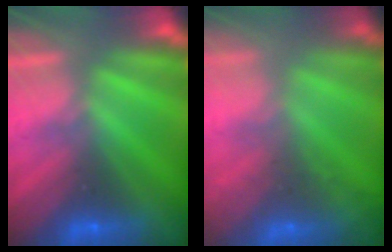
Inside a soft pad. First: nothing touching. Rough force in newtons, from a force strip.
{"total": 6.7}